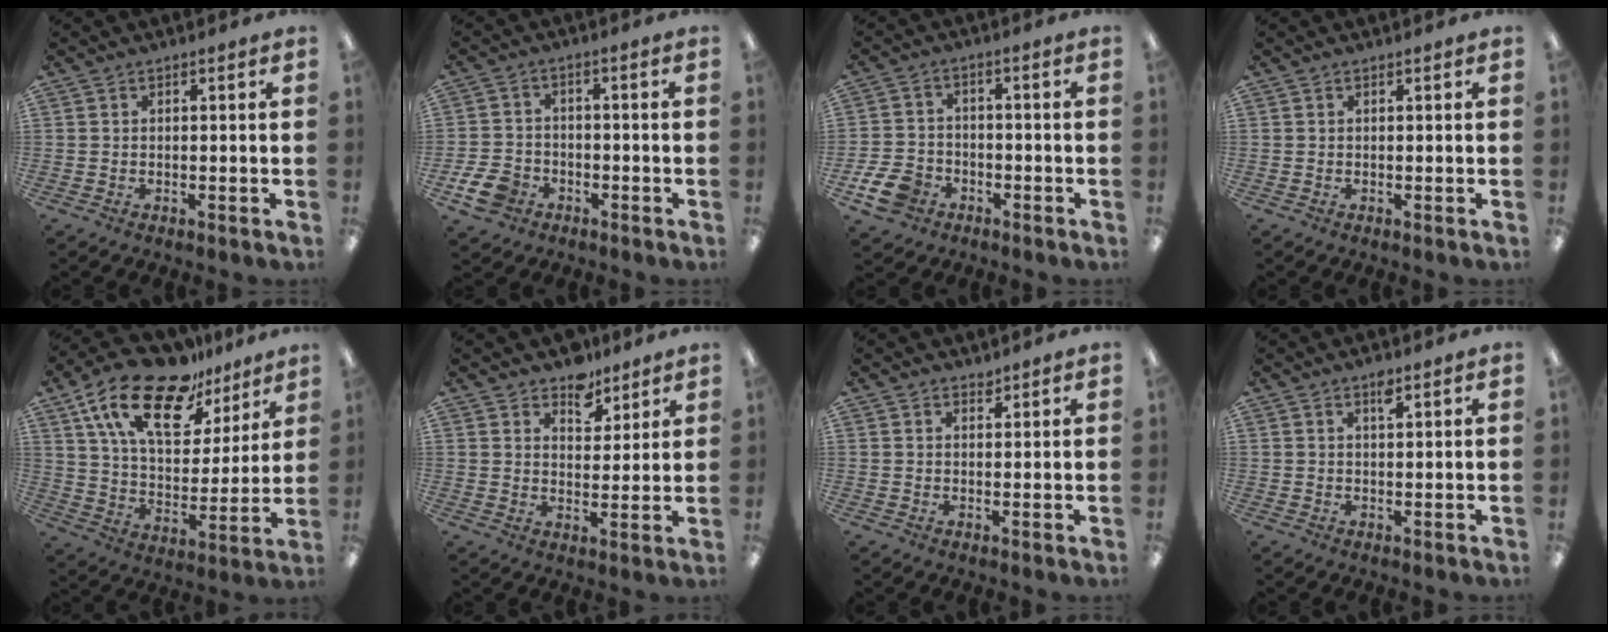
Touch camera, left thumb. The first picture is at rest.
{"total": 6.7, "force": [-3.8, 4.8, 2.8], "torque": [-0.065, 0.017, -0.070]}
{"total": 7.6, "force": [-4.3, 5.4, 3.2], "torque": [-0.069, 0.025, -0.077]}
{"total": 0.0}
{"total": 21.1, "force": [13.8, 9.9, 12.5], "torque": [-0.221, -0.076, 0.242]}
{"total": 6.9, "force": [5.7, 3.8, 1.1], "torque": [-0.006, -0.043, 0.102]}
{"total": 1.5, "force": [1.4, 0.6, 0.1], "torque": [0.006, -0.009, 0.026]}
{"total": 2.3, "force": [1.6, 0.5, 1.5], "torque": [-0.026, -0.003, 0.027]}